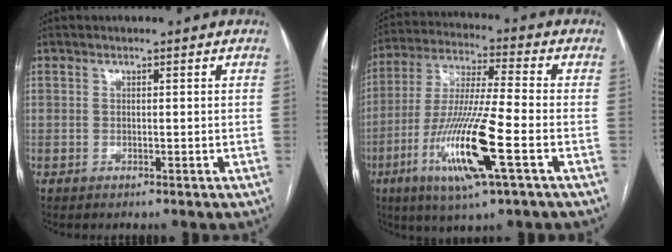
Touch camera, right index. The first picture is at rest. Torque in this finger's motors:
{"motor_torque": [2.14, 0.00, 0.75, 0.21]}